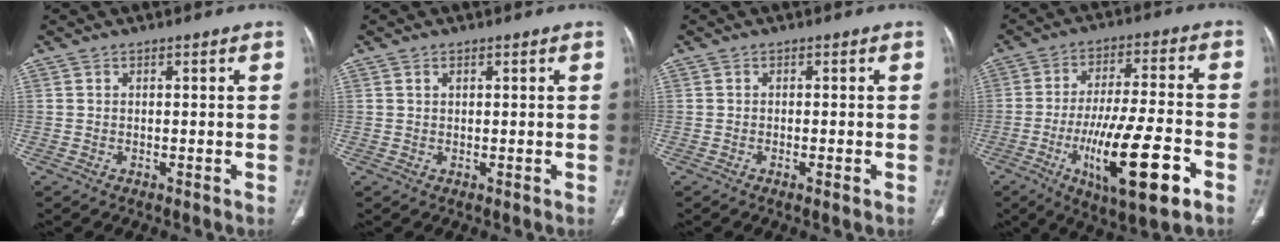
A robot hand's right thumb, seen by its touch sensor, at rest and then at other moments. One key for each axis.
{"total": 0.8, "fx": 0.4, "fy": 0.5, "fz": 0.5, "tx": -0.010, "ty": 0.000, "tz": 0.008}
{"total": 1.5, "fx": -0.6, "fy": 0.2, "fz": 1.4, "tx": -0.027, "ty": -0.004, "tz": -0.010}
{"total": 18.6, "fx": -7.1, "fy": 4.9, "fz": 16.5, "tx": -0.288, "ty": 0.018, "tz": -0.103}